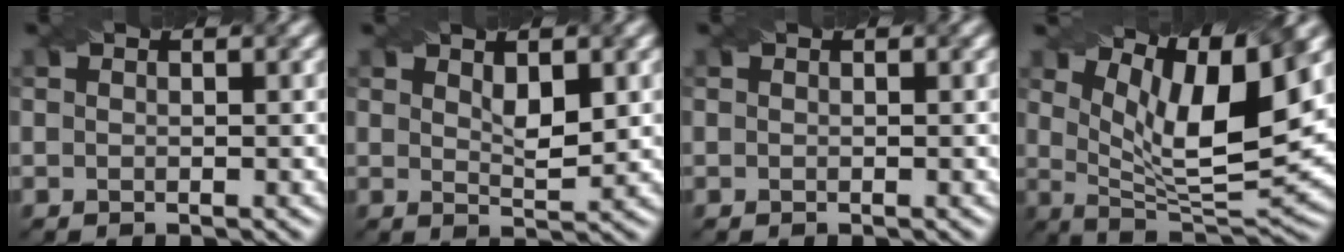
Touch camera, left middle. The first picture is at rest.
{"total": 2.6, "force": [1.1, 1.0, 2.1], "torque": [-0.036, -0.003, 0.022]}
{"total": 0.0}
{"total": 10.1, "force": [5.1, 2.6, 8.3], "torque": [-0.140, -0.003, 0.092]}